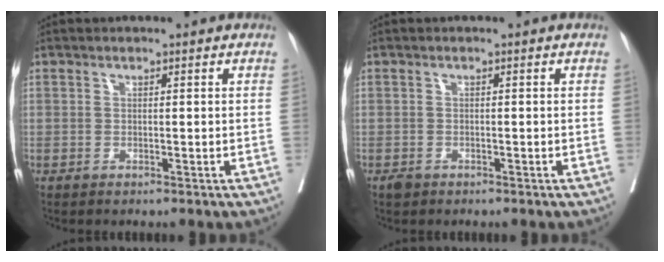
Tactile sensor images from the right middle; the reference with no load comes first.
{"total": 1.0, "force": [-0.7, 0.6, 0.3], "torque": [-0.009, 0.000, -0.011]}